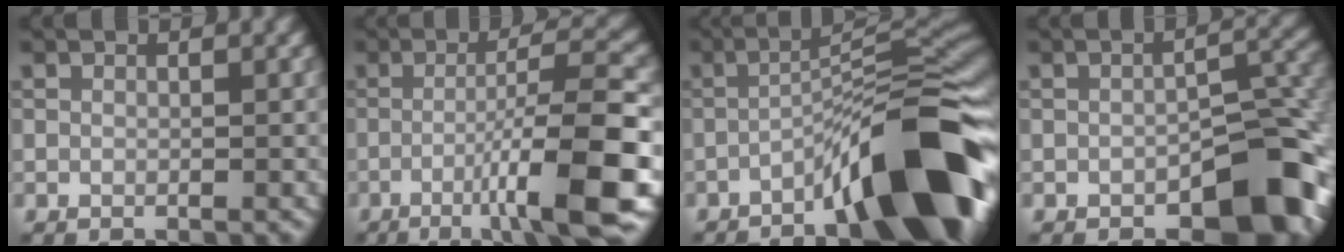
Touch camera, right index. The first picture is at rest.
{"total": 10.1, "force": [-3.6, 1.3, 9.3], "torque": [-0.128, 0.014, -0.065]}
{"total": 13.1, "force": [-6.5, 3.1, 10.9], "torque": [-0.150, 0.010, -0.105]}
{"total": 7.3, "force": [-3.6, 3.3, 5.4], "torque": [-0.051, 0.014, -0.052]}